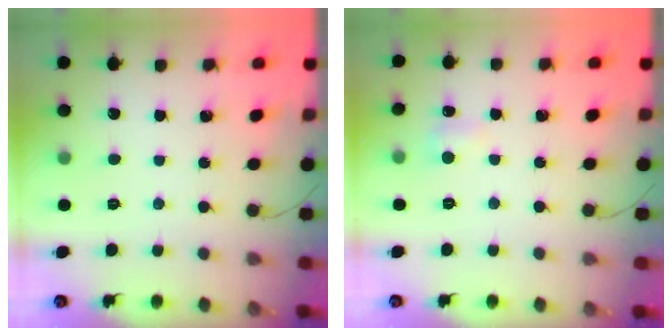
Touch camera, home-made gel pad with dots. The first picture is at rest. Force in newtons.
{"total": 5.3, "press": 5.0, "slide": 1.6}